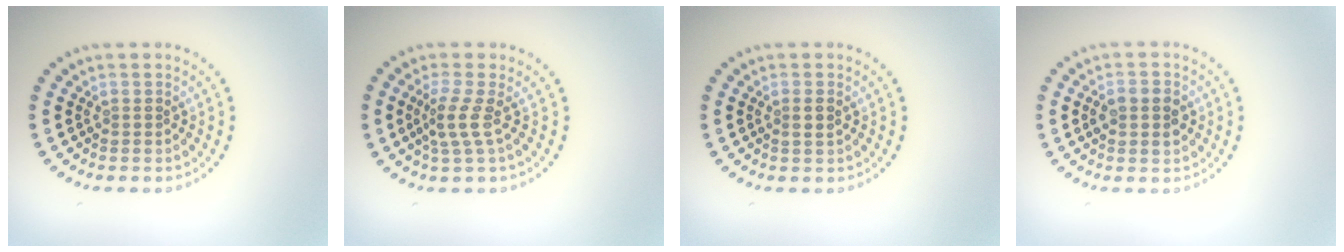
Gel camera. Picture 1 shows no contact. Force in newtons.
{"total": 2.3, "press": 1.6, "slide": 1.7}
{"total": 1.1, "press": 1.0, "slide": 0.5}
{"total": 2.8, "press": 2.8, "slide": 0.2}